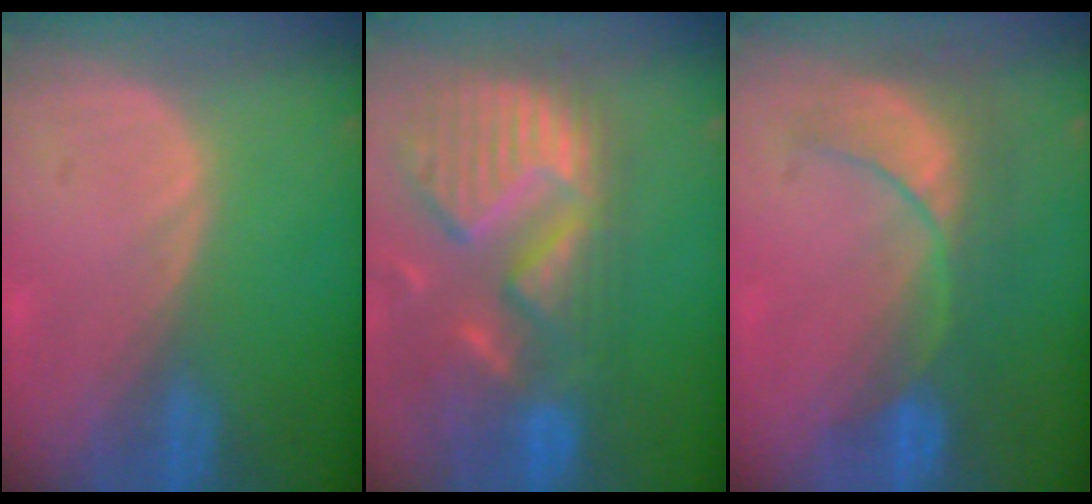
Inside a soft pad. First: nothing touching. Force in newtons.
{"total": 14.0, "press": 11.7, "slide": 7.8}
{"total": 7.8, "press": 7.5, "slide": 1.9}